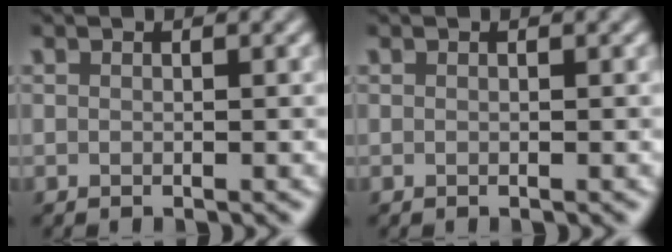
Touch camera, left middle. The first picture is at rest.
{"total": 0.0}